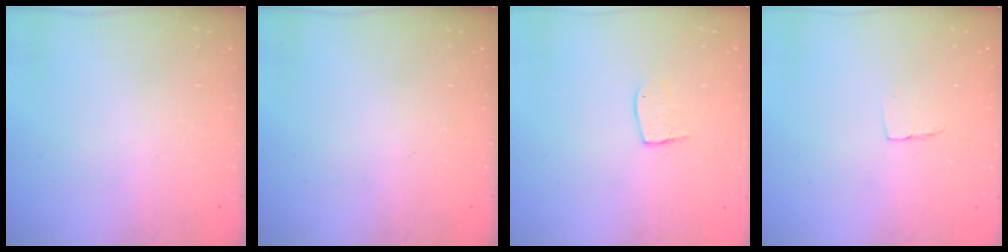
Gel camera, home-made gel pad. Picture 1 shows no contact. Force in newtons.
{"total": 0.0}
{"total": 5.9, "press": 5.9, "slide": 0.4}
{"total": 3.9, "press": 3.9, "slide": 0.3}